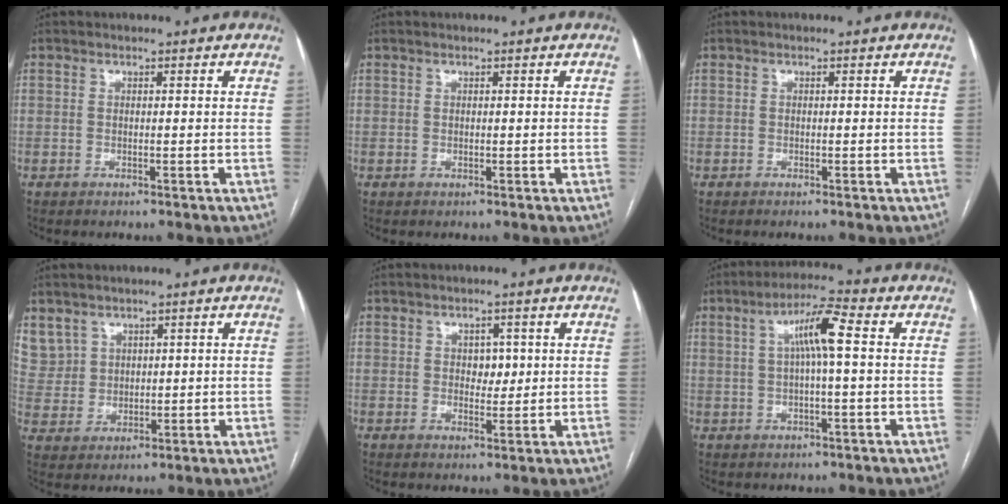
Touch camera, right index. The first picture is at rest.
{"total": 0.0}
{"total": 0.0}
{"total": 8.3, "force": [4.9, 6.6, 0.9], "torque": [-0.034, 0.021, 0.118]}
{"total": 2.7, "force": [0.6, 1.9, 1.9], "torque": [-0.018, 0.000, 0.010]}
{"total": 6.8, "force": [1.3, 0.5, 6.6], "torque": [-0.118, 0.018, 0.020]}